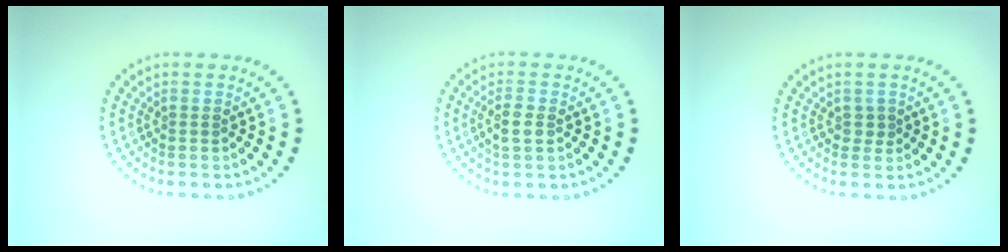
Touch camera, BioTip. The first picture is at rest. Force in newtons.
{"total": 1.8, "press": 1.8, "slide": 0.3}
{"total": 1.0, "press": 0.9, "slide": 0.4}